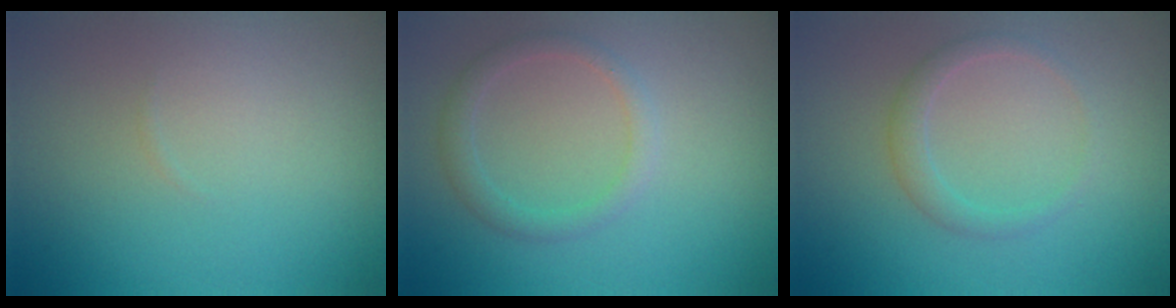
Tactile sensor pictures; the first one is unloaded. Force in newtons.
{"total": 1.8, "press": 1.8, "slide": 0.2}
{"total": 1.6, "press": 1.6, "slide": 0.1}